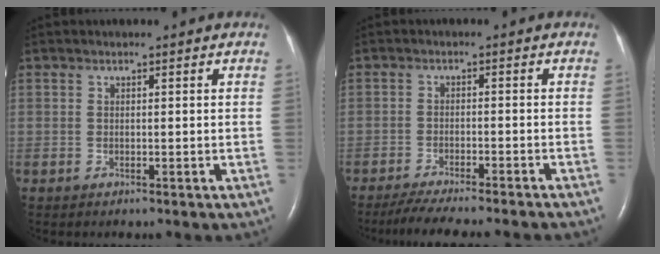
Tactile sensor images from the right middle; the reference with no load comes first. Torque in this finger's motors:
{"motor_torque": [0.92, -1.21, 0.11, 0.07]}